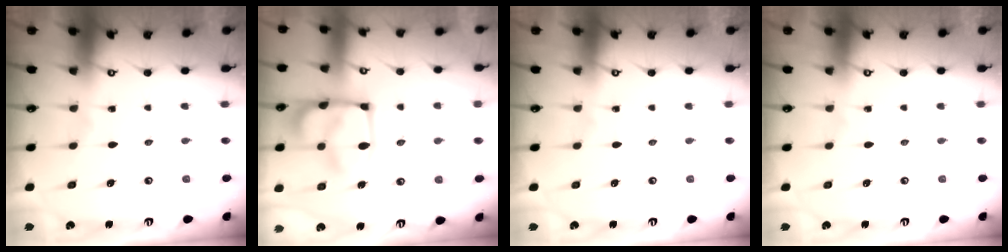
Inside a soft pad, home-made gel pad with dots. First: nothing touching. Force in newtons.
{"total": 9.0, "press": 9.0, "slide": 0.9}
{"total": 0.0}
{"total": 0.0}